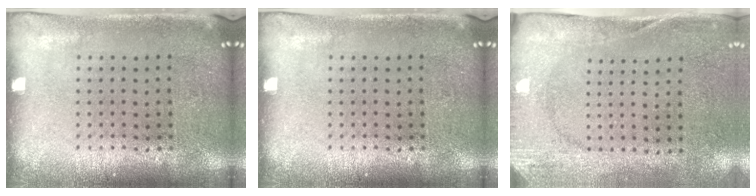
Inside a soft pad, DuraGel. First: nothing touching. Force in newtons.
{"total": 0.0}
{"total": 2.8, "press": 2.1, "slide": 1.8}